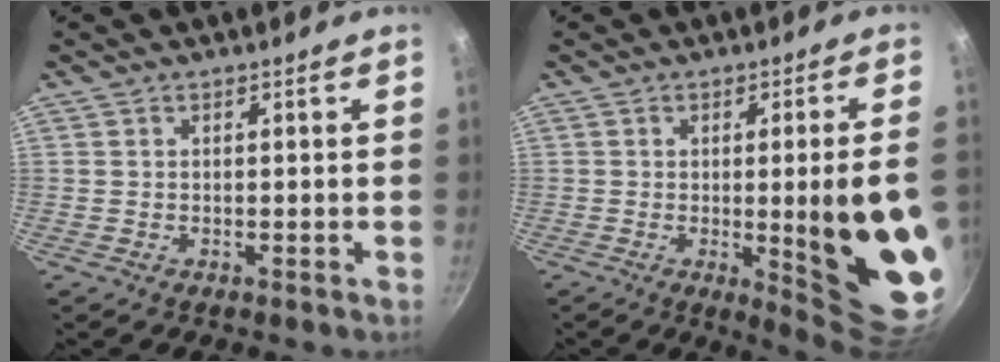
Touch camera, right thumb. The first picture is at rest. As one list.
[{"total": 17.2, "force": [-2.3, 2.8, 16.8], "torque": [-0.203, -0.010, -0.020]}]